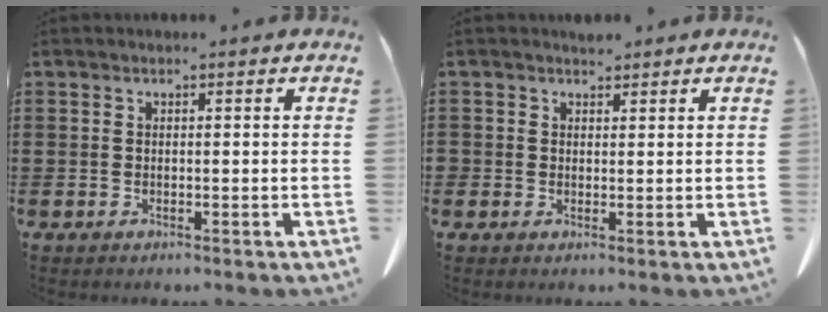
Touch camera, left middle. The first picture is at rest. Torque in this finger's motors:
{"motor_torque": [-0.03, -0.06, 0.00, 0.00]}